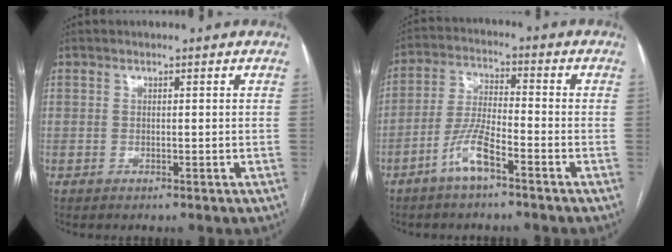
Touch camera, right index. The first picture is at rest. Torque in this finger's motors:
{"motor_torque": [0.29, -0.12, 0.07, 0.01]}